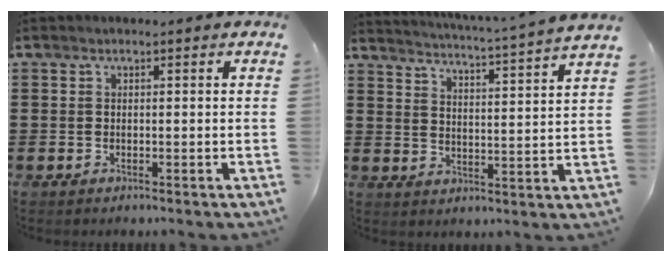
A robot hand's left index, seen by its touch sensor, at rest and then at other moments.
{"total": 3.8, "force": [3.5, -1.1, 1.2], "torque": [-0.043, -0.036, 0.051]}